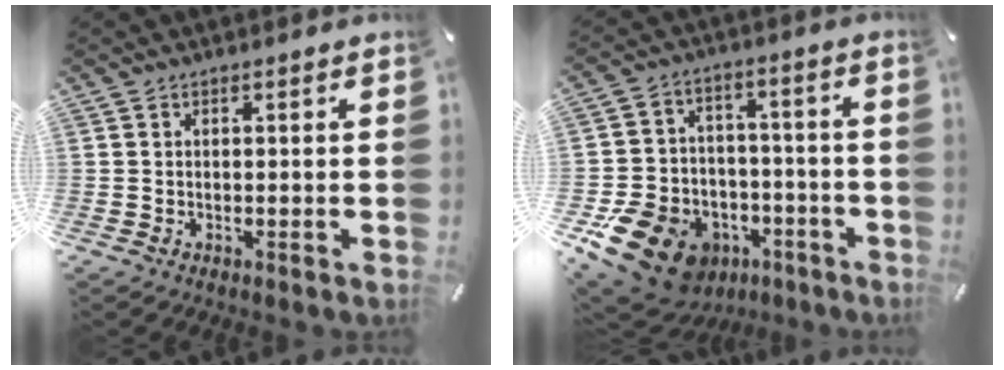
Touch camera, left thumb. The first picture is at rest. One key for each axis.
{"total": 16.7, "fx": -8.0, "fy": 12.8, "fz": 7.2, "tx": -0.123, "ty": 0.049, "tz": -0.120}